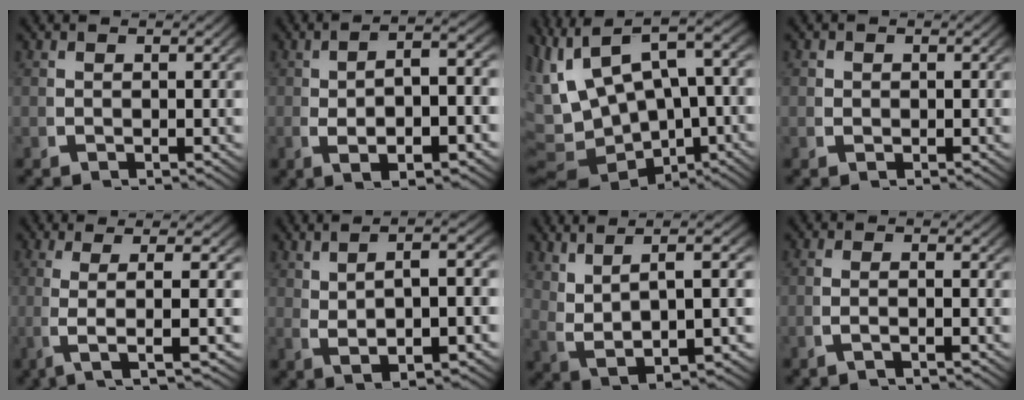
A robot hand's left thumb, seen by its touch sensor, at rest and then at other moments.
{"total": 6.8, "force": [-0.5, 2.5, 6.4], "torque": [-0.105, 0.003, -0.001]}
{"total": 11.8, "force": [0.2, 7.9, 8.7], "torque": [-0.163, -0.026, 0.024]}
{"total": 0.9, "force": [0.2, 0.8, 0.3], "torque": [-0.010, -0.007, 0.005]}
{"total": 7.6, "force": [0.0, 1.7, 7.4], "torque": [-0.151, -0.003, 0.009]}
{"total": 6.3, "force": [0.5, 2.3, 5.8], "torque": [-0.100, 0.006, 0.020]}
{"total": 9.1, "force": [2.1, 4.3, 7.8], "torque": [-0.147, 0.000, 0.049]}
{"total": 1.7, "force": [-0.7, -0.1, 1.5], "torque": [-0.039, 0.002, -0.015]}